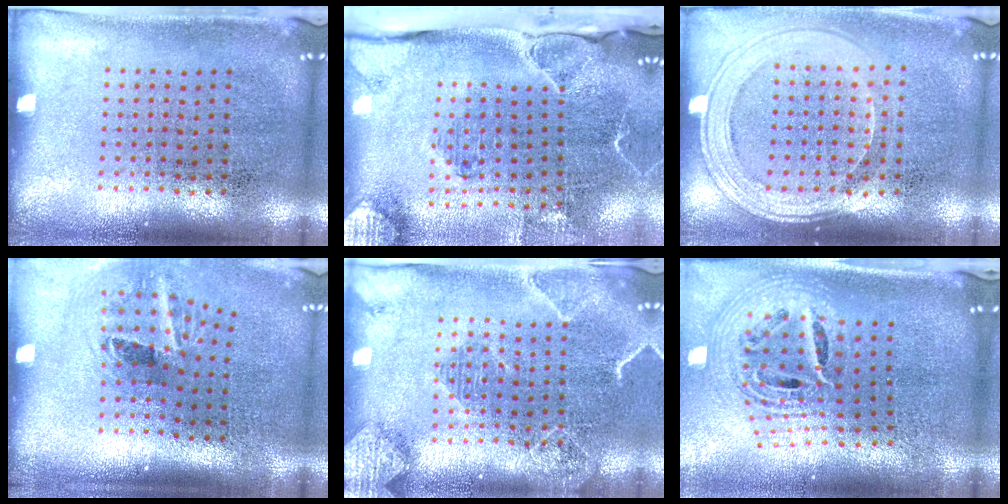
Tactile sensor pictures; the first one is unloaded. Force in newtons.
{"total": 3.0, "press": 2.3, "slide": 1.9}
{"total": 1.6, "press": 1.4, "slide": 0.7}
{"total": 2.0, "press": 1.2, "slide": 1.6}
{"total": 2.2, "press": 2.1, "slide": 0.8}
{"total": 2.3, "press": 1.7, "slide": 1.7}